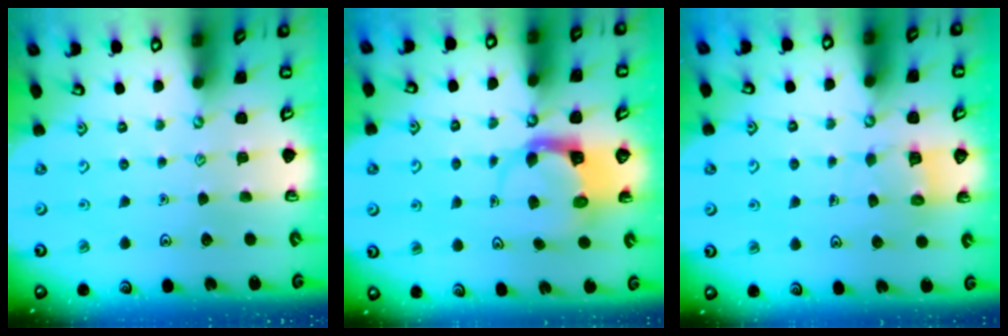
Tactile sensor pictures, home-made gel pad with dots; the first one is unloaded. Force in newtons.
{"total": 4.4, "press": 4.4, "slide": 0.3}
{"total": 4.7, "press": 4.7, "slide": 0.4}